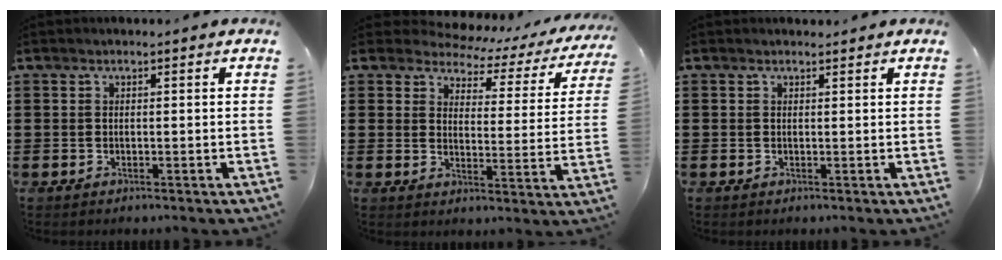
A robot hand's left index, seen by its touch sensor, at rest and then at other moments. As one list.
[{"total": 3.4, "force": [2.9, 1.5, 1.0], "torque": [-0.034, -0.021, 0.041]}, {"total": 0.6, "force": [0.4, 0.4, 0.0], "torque": [-0.001, 0.003, 0.008]}]